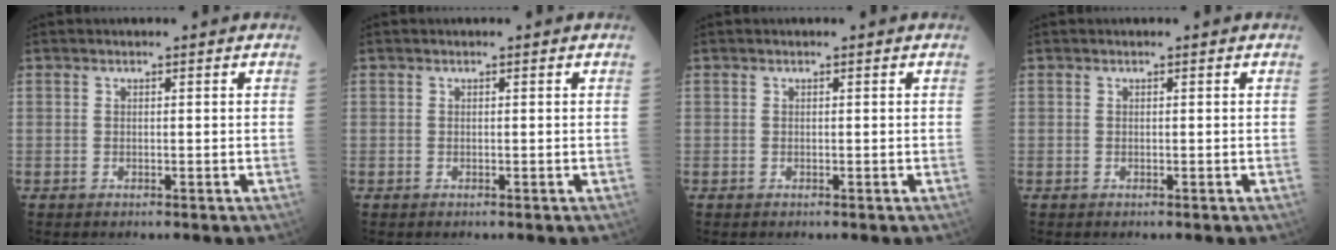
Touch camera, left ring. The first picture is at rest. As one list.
[{"total": 0.0}, {"total": 0.0}, {"total": 0.0}]